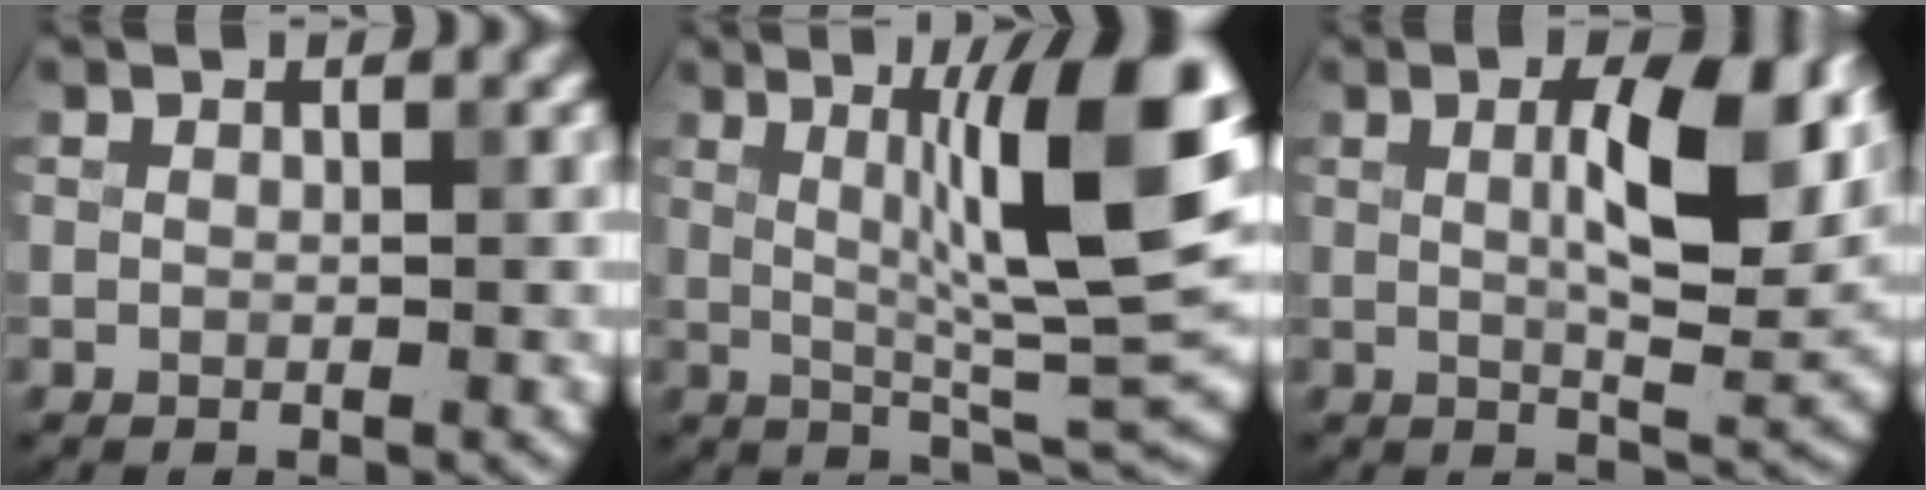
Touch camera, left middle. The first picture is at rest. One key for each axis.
{"total": 11.2, "fx": 2.6, "fy": 1.7, "fz": 10.8, "tx": -0.150, "ty": 0.007, "tz": 0.048}
{"total": 8.2, "fx": 1.9, "fy": 2.7, "fz": 7.5, "tx": -0.116, "ty": 0.004, "tz": 0.036}